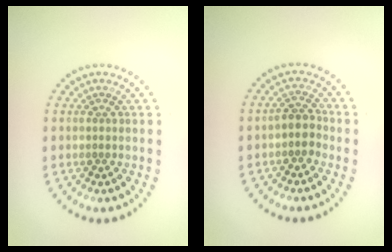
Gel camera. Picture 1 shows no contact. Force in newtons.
{"total": 2.0, "press": 1.6, "slide": 1.2}